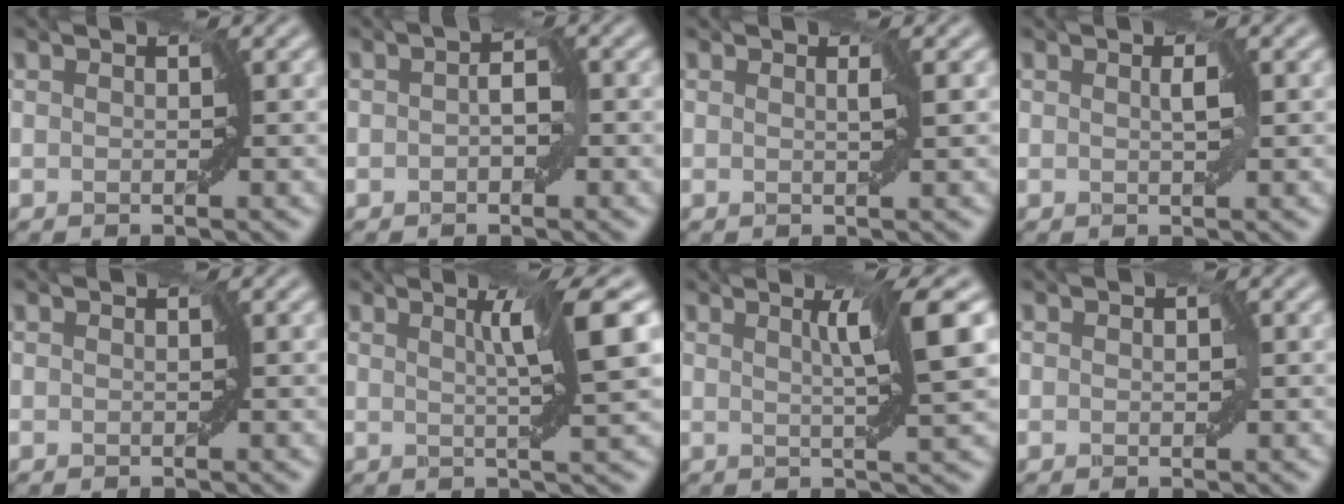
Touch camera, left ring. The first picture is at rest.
{"total": 1.9, "force": [-0.2, 1.0, 1.6], "torque": [-0.030, 0.004, -0.005]}
{"total": 0.6, "force": [0.2, -0.1, 0.5], "torque": [-0.016, -0.002, 0.008]}
{"total": 0.9, "force": [0.3, 0.1, 0.8], "torque": [-0.020, 0.000, 0.006]}
{"total": 0.0}
{"total": 4.4, "force": [1.2, -0.1, 4.3], "torque": [-0.078, 0.005, 0.023]}
{"total": 4.0, "force": [1.1, -0.2, 3.9], "torque": [-0.072, 0.004, 0.022]}
{"total": 1.0, "force": [0.3, 0.8, 0.5], "torque": [0.001, 0.003, -0.004]}